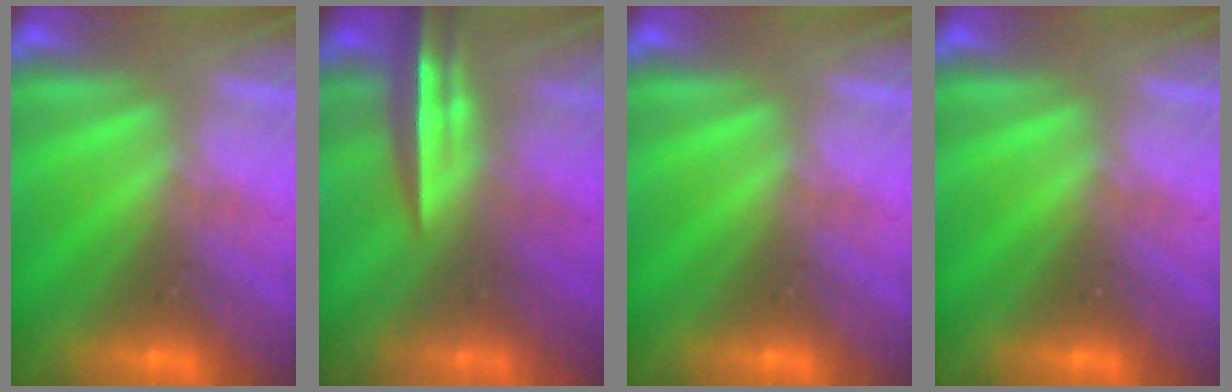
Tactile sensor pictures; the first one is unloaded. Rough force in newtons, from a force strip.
{"total": 4.5}
{"total": 0.0}
{"total": 0.0}